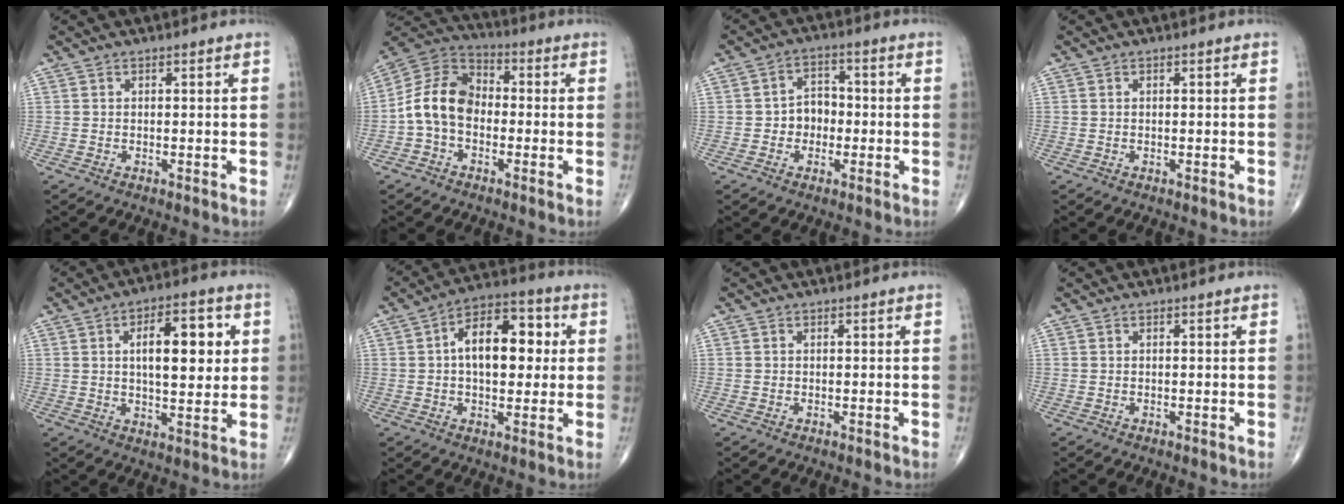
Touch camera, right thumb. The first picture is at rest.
{"total": 11.2, "force": [-1.9, 8.0, 7.6], "torque": [-0.129, 0.036, -0.052]}
{"total": 5.4, "force": [-0.9, 4.4, 3.0], "torque": [-0.021, 0.021, -0.024]}
{"total": 0.0}
{"total": 12.8, "force": [2.8, 5.5, 11.1], "torque": [-0.140, -0.003, 0.042]}
{"total": 13.8, "force": [1.8, 7.7, 11.3], "torque": [-0.147, 0.023, 0.020]}
{"total": 0.0}
{"total": 0.0}